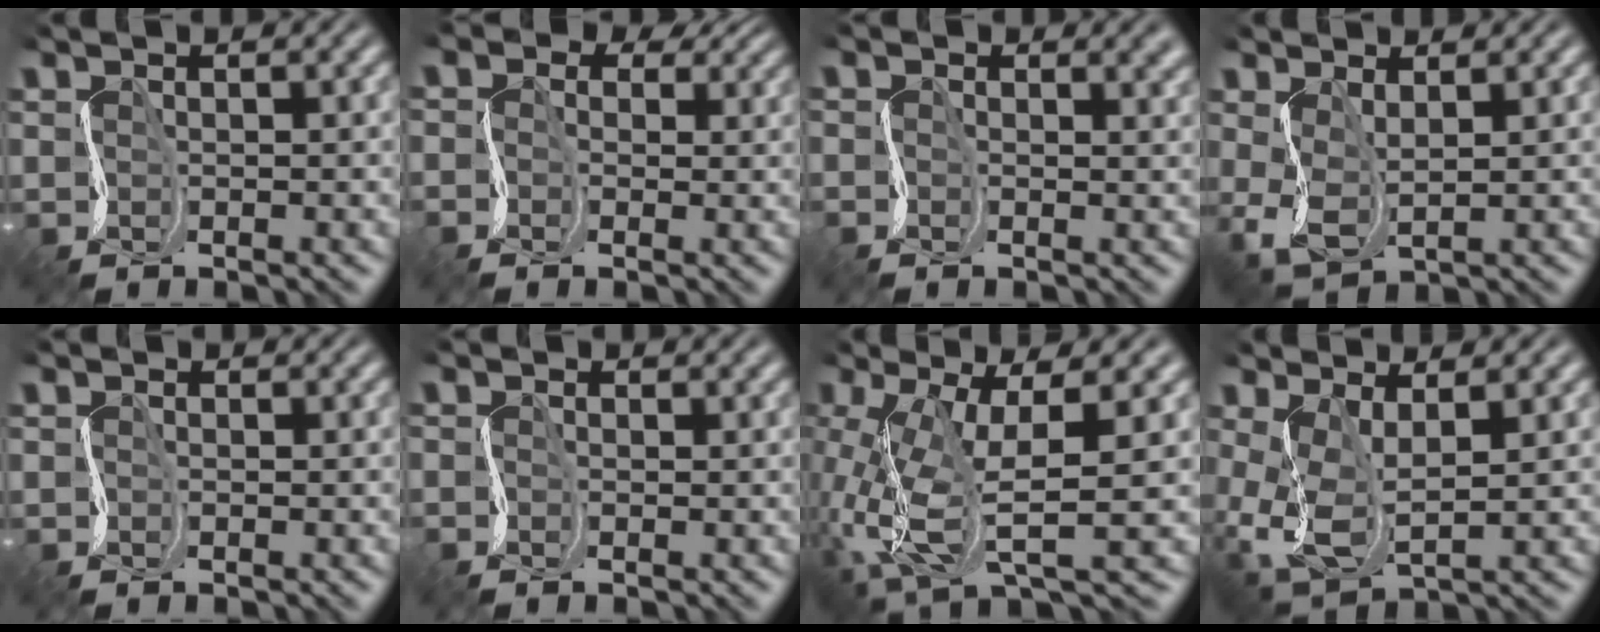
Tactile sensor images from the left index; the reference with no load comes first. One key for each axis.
{"total": 4.0, "fx": 1.0, "fy": 3.4, "fz": 1.9, "tx": -0.034, "ty": 0.009, "tz": -0.008}
{"total": 1.1, "fx": -0.2, "fy": 0.8, "fz": 0.6, "tx": -0.002, "ty": 0.005, "tz": -0.006}
{"total": 2.1, "fx": 0.0, "fy": 1.1, "fz": 1.8, "tx": -0.069, "ty": -0.006, "tz": 0.008}
{"total": 1.5, "fx": -0.9, "fy": -0.3, "fz": -1.2, "tx": 0.016, "ty": -0.001, "tz": -0.008}
{"total": 1.3, "fx": -1.1, "fy": -0.1, "fz": -0.7, "tx": 0.008, "ty": -0.002, "tz": -0.015}
{"total": 8.5, "fx": -1.2, "fy": 2.3, "fz": 8.1, "tx": -0.189, "ty": -0.008, "tz": -0.011}
{"total": 3.9, "fx": -0.9, "fy": 1.9, "fz": 3.3, "tx": -0.097, "ty": -0.007, "tz": -0.008}